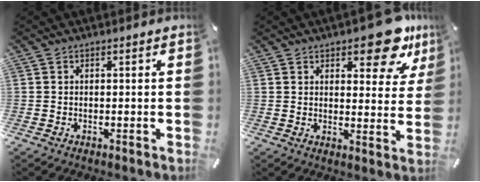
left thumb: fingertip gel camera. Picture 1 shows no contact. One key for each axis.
{"total": 12.6, "fx": 8.7, "fy": 5.4, "fz": 7.4, "tx": -0.077, "ty": -0.057, "tz": 0.146}